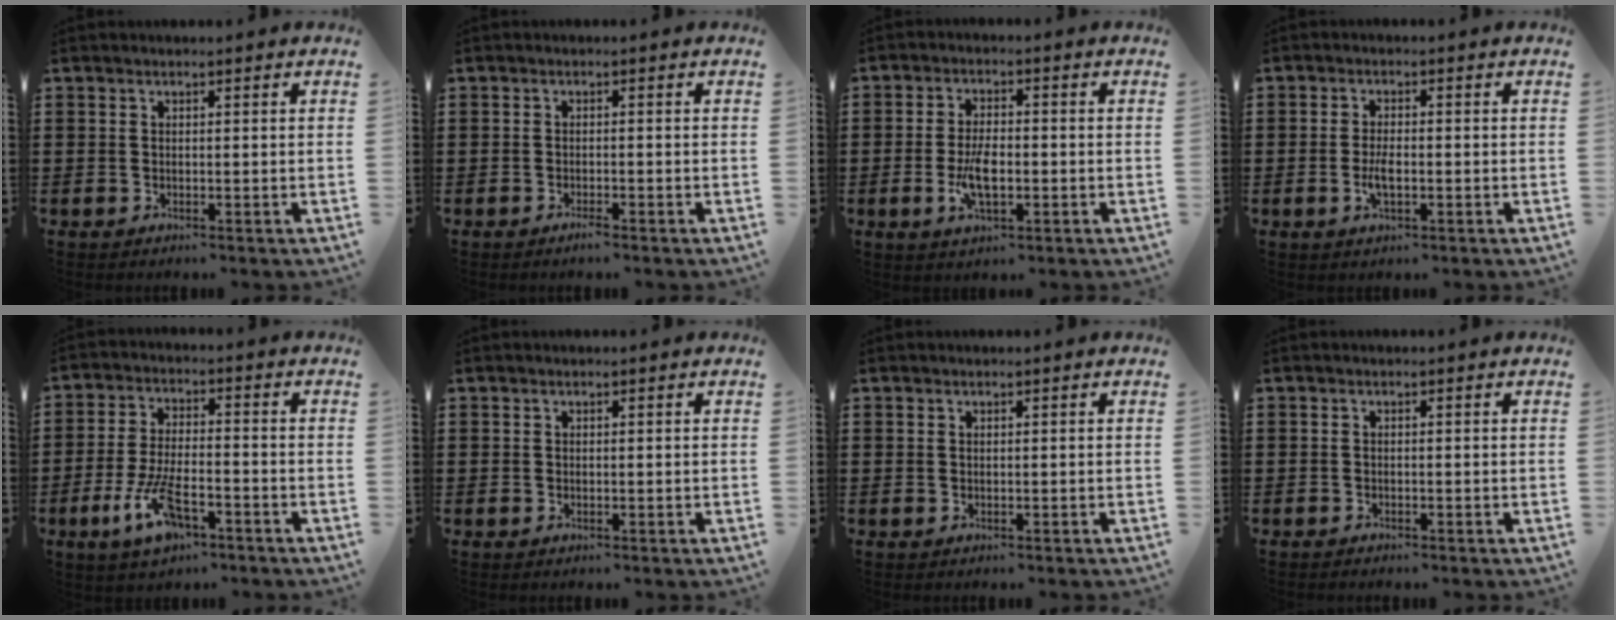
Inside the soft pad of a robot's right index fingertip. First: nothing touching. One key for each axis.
{"total": 1.3, "fx": -1.0, "fy": 0.1, "fz": 0.8, "tx": -0.015, "ty": -0.006, "tz": -0.017}
{"total": 5.8, "fx": -1.3, "fy": 2.5, "fz": 5.1, "tx": -0.116, "ty": -0.004, "tz": -0.027}
{"total": 3.2, "fx": -0.7, "fy": 1.2, "fz": 2.9, "tx": -0.059, "ty": -0.001, "tz": -0.014}
{"total": 9.1, "fx": -4.2, "fy": 3.5, "fz": 7.3, "tx": -0.161, "ty": -0.007, "tz": -0.075}
{"total": 0.0}
{"total": 0.0}
{"total": 0.6, "fx": -0.6, "fy": 0.0, "fz": 0.0, "tx": -0.002, "ty": -0.002, "tz": -0.012}